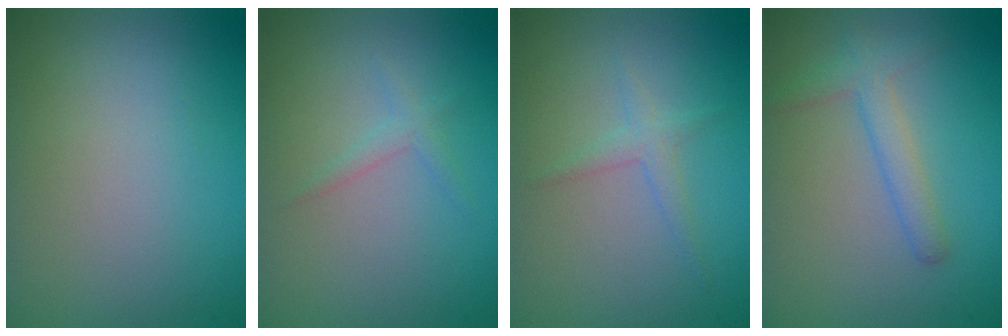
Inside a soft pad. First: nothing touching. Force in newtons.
{"total": 1.1, "press": 1.1, "slide": 0.0}
{"total": 1.4, "press": 1.4, "slide": 0.0}
{"total": 2.5, "press": 2.5, "slide": 0.1}